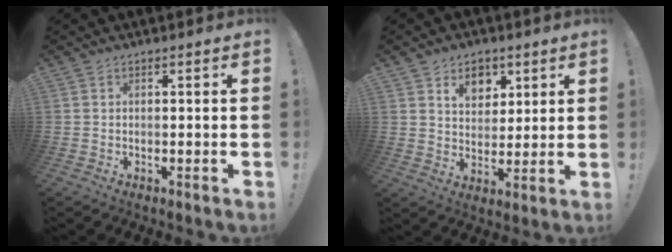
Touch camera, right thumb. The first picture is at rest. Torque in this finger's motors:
{"motor_torque": [1.16, 1.39, 0.37, 0.08, 0.02]}